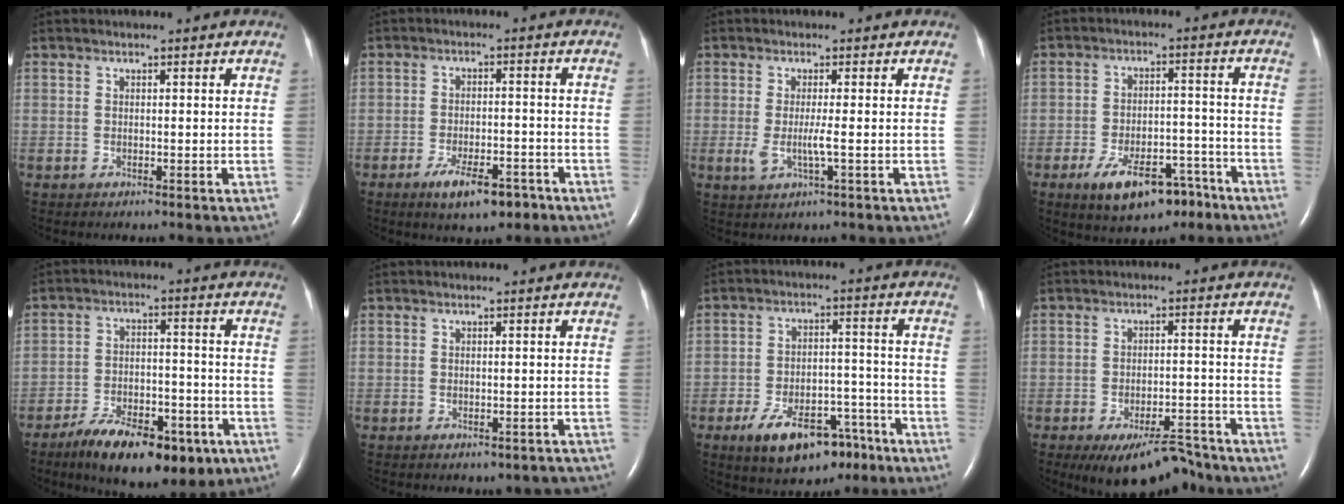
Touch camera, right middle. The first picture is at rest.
{"total": 6.9, "force": [-4.4, 2.5, 4.7], "torque": [-0.086, -0.004, -0.065]}
{"total": 3.2, "force": [-0.5, 0.0, 3.2], "torque": [-0.069, -0.008, -0.008]}
{"total": 11.0, "force": [-7.0, 5.0, 6.8], "torque": [-0.113, 0.006, -0.105]}
{"total": 14.2, "force": [-9.1, 5.7, 9.4], "torque": [-0.142, 0.000, -0.136]}
{"total": 5.2, "force": [-4.6, 2.2, 1.4], "torque": [-0.010, 0.007, -0.045]}
{"total": 12.8, "force": [-8.3, 6.1, 7.6], "torque": [-0.117, 0.013, -0.122]}
{"total": 10.5, "force": [-8.8, 3.3, 4.6], "torque": [-0.061, -0.001, -0.131]}